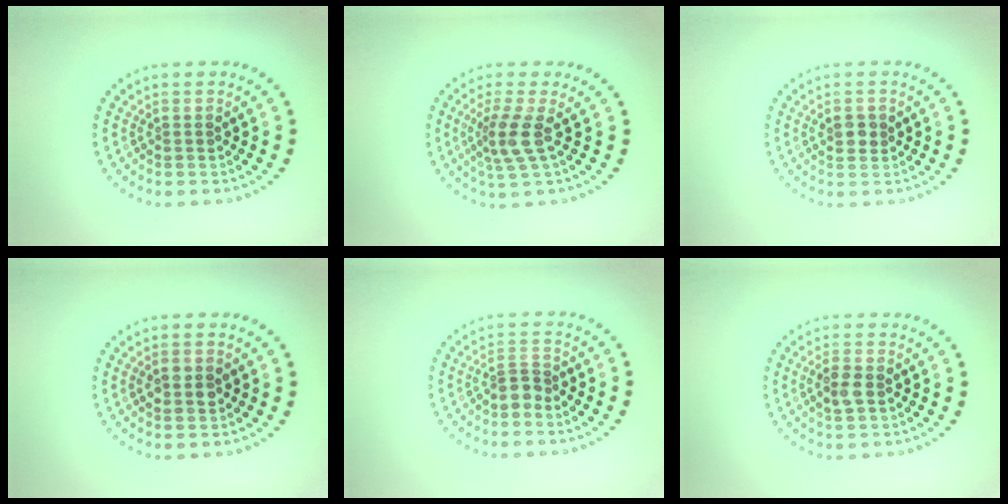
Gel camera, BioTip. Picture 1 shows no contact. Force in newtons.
{"total": 2.8, "press": 2.2, "slide": 1.8}
{"total": 1.5, "press": 1.5, "slide": 0.4}
{"total": 2.3, "press": 2.3, "slide": 0.1}
{"total": 2.0, "press": 1.6, "slide": 1.2}
{"total": 2.1, "press": 2.0, "slide": 0.4}